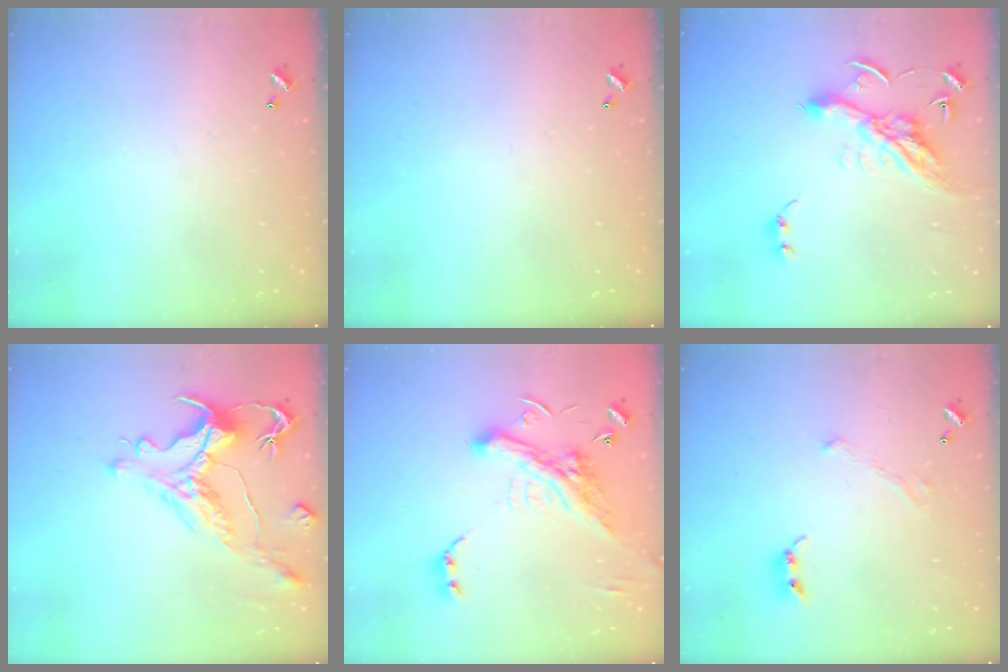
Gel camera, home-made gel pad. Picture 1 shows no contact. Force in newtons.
{"total": 0.0}
{"total": 14.1, "press": 14.0, "slide": 1.1}
{"total": 2.4, "press": 2.0, "slide": 1.3}
{"total": 7.4, "press": 7.2, "slide": 1.9}
{"total": 0.9, "press": 0.4, "slide": 0.8}